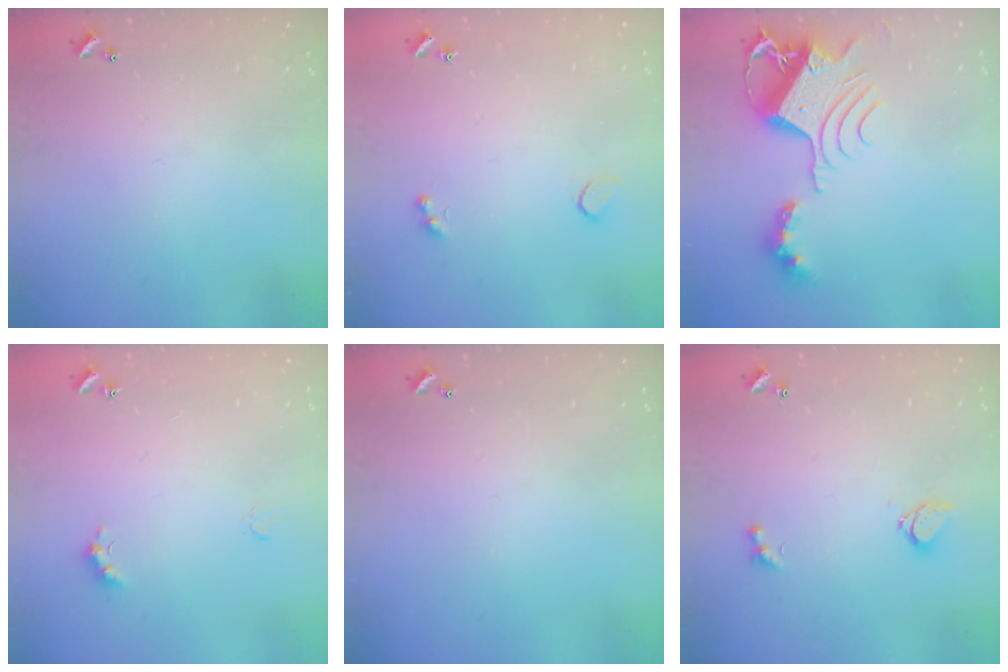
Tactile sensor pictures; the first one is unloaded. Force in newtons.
{"total": 2.6, "press": 2.2, "slide": 1.2}
{"total": 10.9, "press": 10.9, "slide": 1.2}
{"total": 2.8, "press": 2.7, "slide": 0.6}
{"total": 0.0}
{"total": 4.3, "press": 4.2, "slide": 0.8}